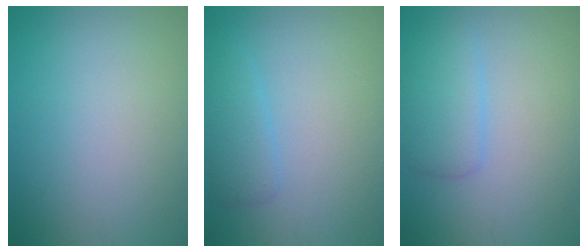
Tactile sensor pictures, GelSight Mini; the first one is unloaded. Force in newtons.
{"total": 2.2, "press": 2.2, "slide": 0.1}
{"total": 2.8, "press": 2.8, "slide": 0.2}